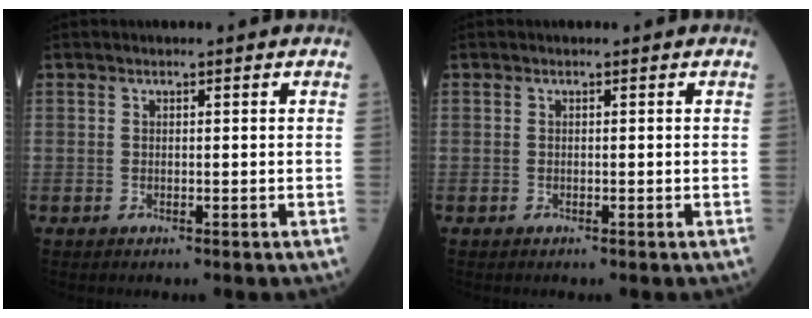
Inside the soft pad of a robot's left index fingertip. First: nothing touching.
{"total": 0.0}